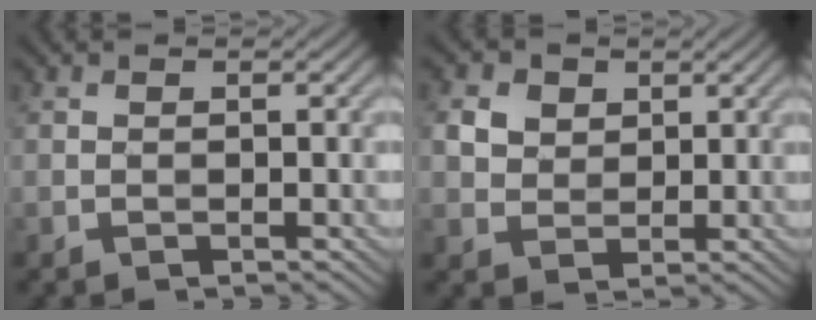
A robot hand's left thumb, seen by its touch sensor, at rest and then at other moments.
{"total": 3.9, "force": [1.7, 3.1, 1.7], "torque": [-0.048, 0.001, 0.030]}